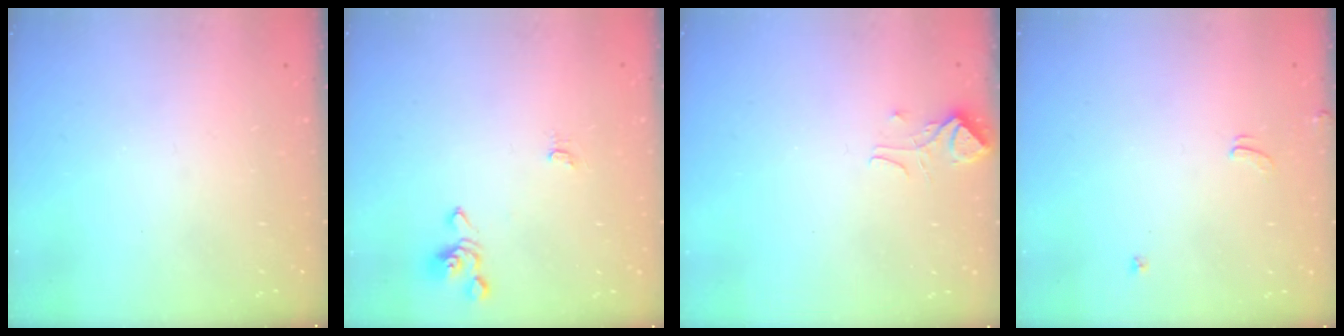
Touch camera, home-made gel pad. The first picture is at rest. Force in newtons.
{"total": 0.6, "press": 0.4, "slide": 0.4}
{"total": 0.9, "press": 0.5, "slide": 0.8}
{"total": 1.6, "press": 1.5, "slide": 0.3}